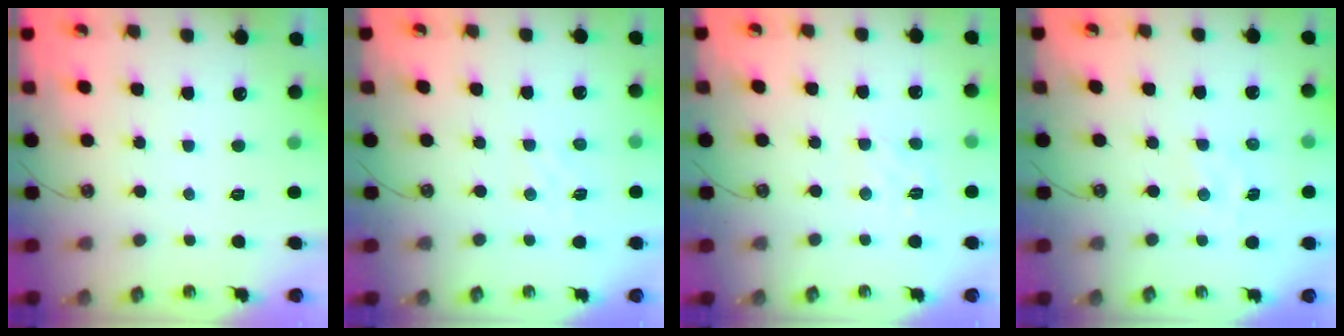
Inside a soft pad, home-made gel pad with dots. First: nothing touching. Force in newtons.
{"total": 2.6, "press": 2.6, "slide": 0.4}
{"total": 2.9, "press": 2.9, "slide": 0.2}
{"total": 1.6, "press": 1.5, "slide": 0.3}